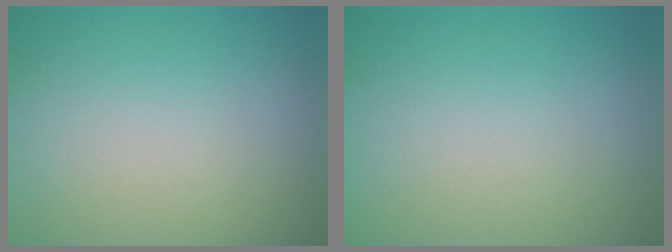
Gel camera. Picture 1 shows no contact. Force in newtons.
{"total": 0.0}